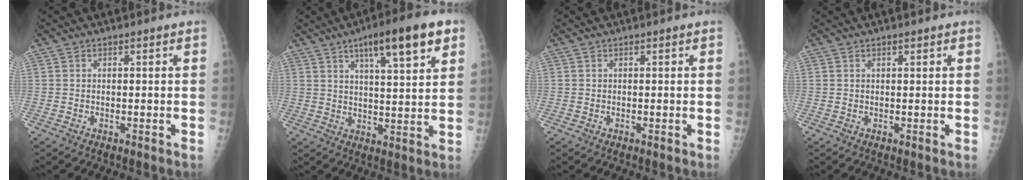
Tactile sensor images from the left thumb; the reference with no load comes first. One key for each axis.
{"total": 13.6, "fx": 7.3, "fy": 3.0, "fz": 11.1, "tx": -0.148, "ty": -0.021, "tz": 0.105}
{"total": 0.0}
{"total": 0.7, "fx": 0.5, "fy": 0.1, "fz": 0.5, "tx": -0.006, "ty": -0.001, "tz": 0.008}